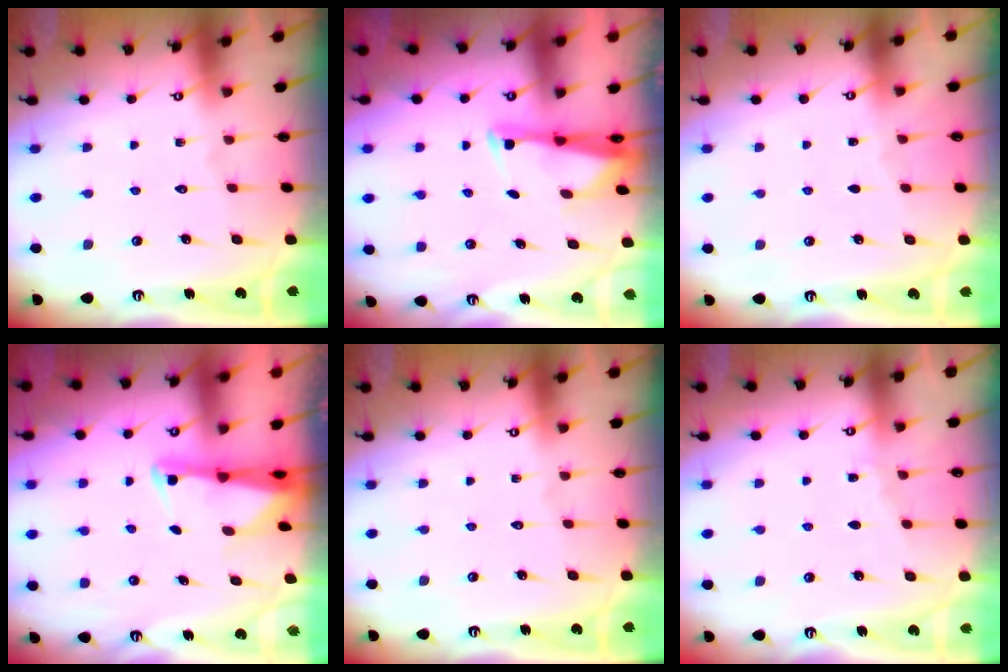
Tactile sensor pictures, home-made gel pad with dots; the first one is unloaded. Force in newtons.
{"total": 2.6, "press": 2.5, "slide": 0.7}
{"total": 2.3, "press": 2.2, "slide": 0.2}
{"total": 2.7, "press": 2.6, "slide": 0.5}
{"total": 0.0}
{"total": 2.8, "press": 2.7, "slide": 0.3}